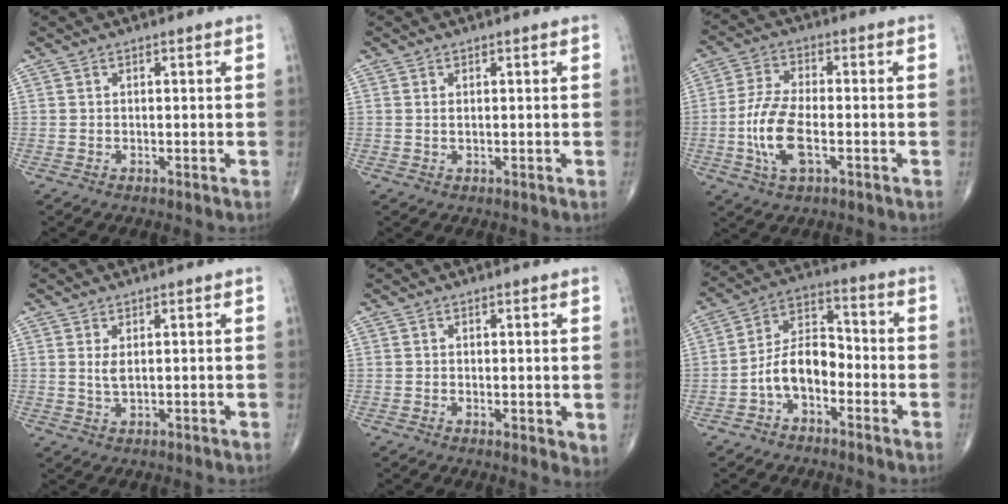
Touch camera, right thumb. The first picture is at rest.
{"total": 0.6, "force": [0.2, 0.2, 0.5], "torque": [-0.012, 0.001, 0.006]}
{"total": 10.3, "force": [-2.5, 4.5, 8.9], "torque": [-0.191, 0.011, -0.050]}
{"total": 2.3, "force": [0.7, 0.9, 2.0], "torque": [-0.041, -0.007, 0.018]}
{"total": 3.2, "force": [0.0, 1.3, 2.9], "torque": [-0.037, -0.012, 0.000]}
{"total": 9.3, "force": [-3.4, 5.6, 6.7], "torque": [-0.105, 0.044, -0.072]}